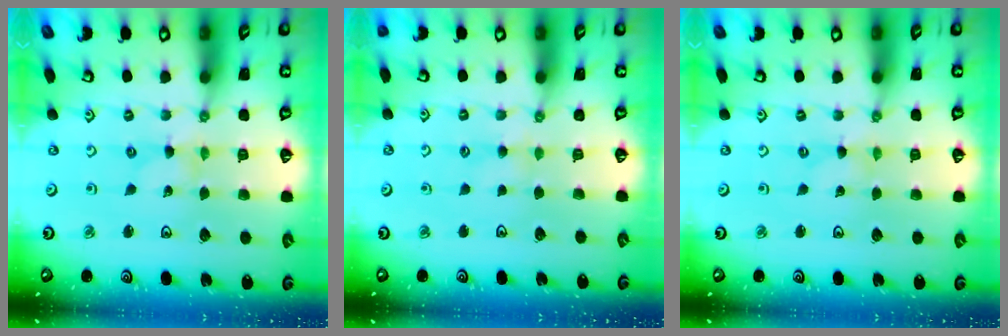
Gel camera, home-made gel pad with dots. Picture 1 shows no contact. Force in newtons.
{"total": 2.3, "press": 2.3, "slide": 0.3}
{"total": 0.0}